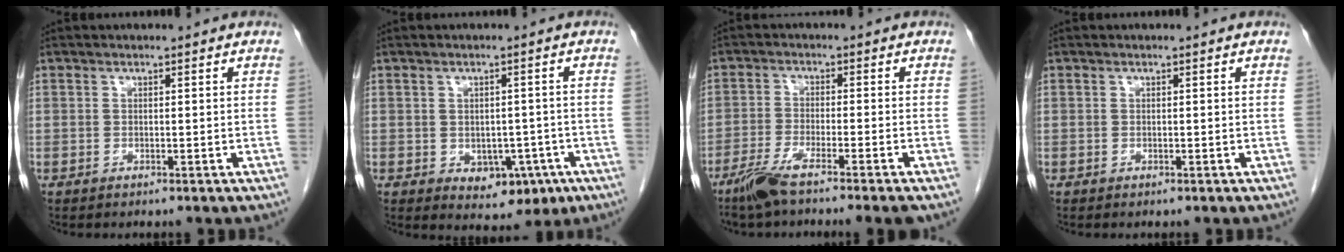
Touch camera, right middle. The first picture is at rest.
{"total": 6.1, "force": [-2.0, 4.1, 4.1], "torque": [-0.041, 0.002, -0.013]}
{"total": 7.3, "force": [-5.5, -0.6, 4.8], "torque": [-0.085, -0.019, -0.100]}
{"total": 0.0}